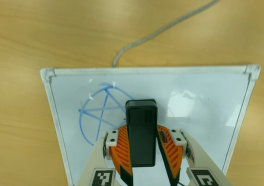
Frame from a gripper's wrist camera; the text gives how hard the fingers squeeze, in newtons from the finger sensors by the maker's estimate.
{"total": 10.2, "left": 11.6, "right": 8.7}